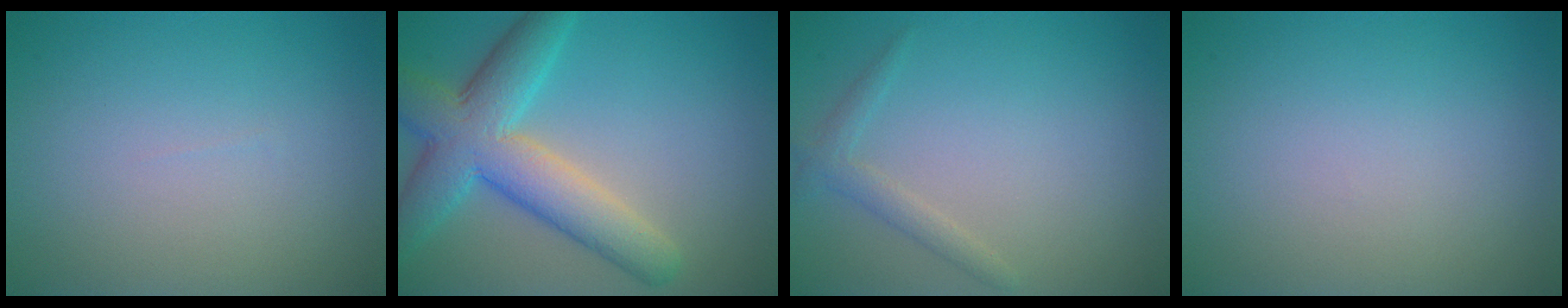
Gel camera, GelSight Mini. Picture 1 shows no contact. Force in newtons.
{"total": 7.7, "press": 7.7, "slide": 0.2}
{"total": 1.5, "press": 1.5, "slide": 0.1}
{"total": 0.0}